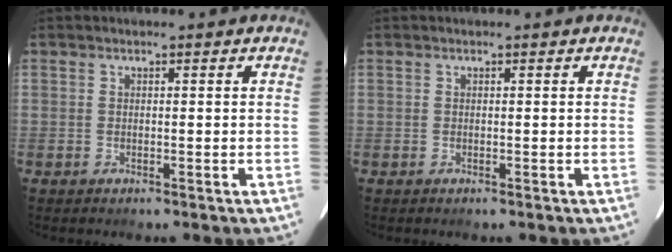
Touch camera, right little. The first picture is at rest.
{"total": 0.0}